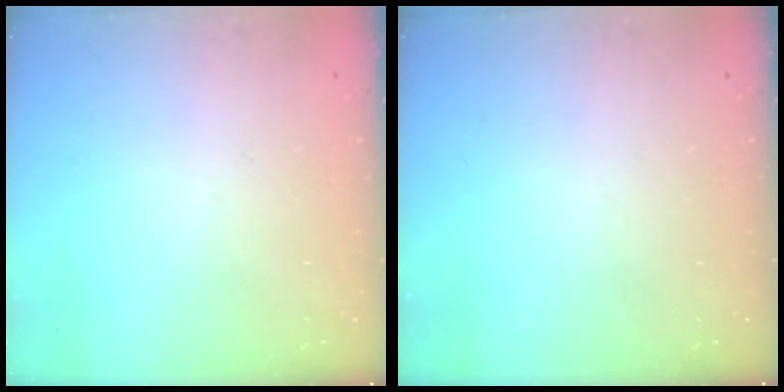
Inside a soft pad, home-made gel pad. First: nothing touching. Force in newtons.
{"total": 0.0}